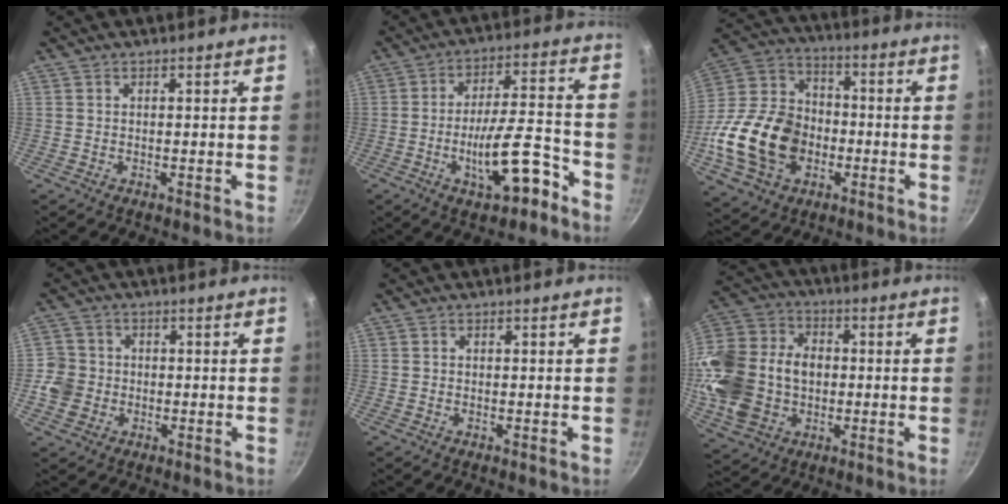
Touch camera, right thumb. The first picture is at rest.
{"total": 13.8, "force": [-6.4, 4.8, 11.2], "torque": [-0.148, 0.055, -0.095]}
{"total": 21.7, "force": [-5.5, 16.0, 13.5], "torque": [-0.240, 0.042, -0.100]}
{"total": 5.6, "force": [-1.5, 5.1, 1.7], "torque": [-0.008, 0.016, -0.037]}
{"total": 0.0}
{"total": 20.9, "force": [-1.6, 16.1, 13.2], "torque": [-0.258, 0.037, -0.023]}